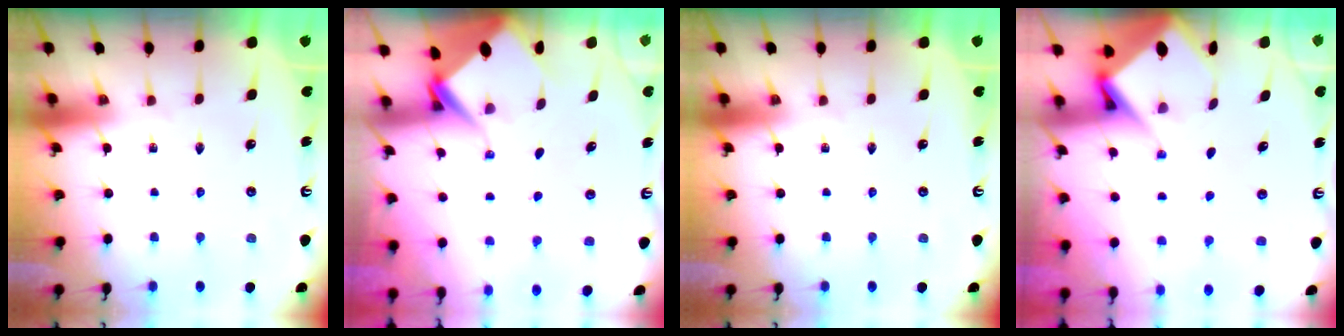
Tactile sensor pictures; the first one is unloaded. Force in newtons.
{"total": 5.5, "press": 5.5, "slide": 0.4}
{"total": 0.0}
{"total": 4.8, "press": 4.8, "slide": 0.3}